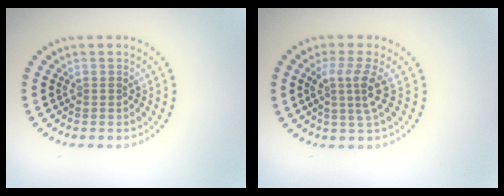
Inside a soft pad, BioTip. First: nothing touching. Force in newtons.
{"total": 3.0, "press": 2.2, "slide": 2.0}